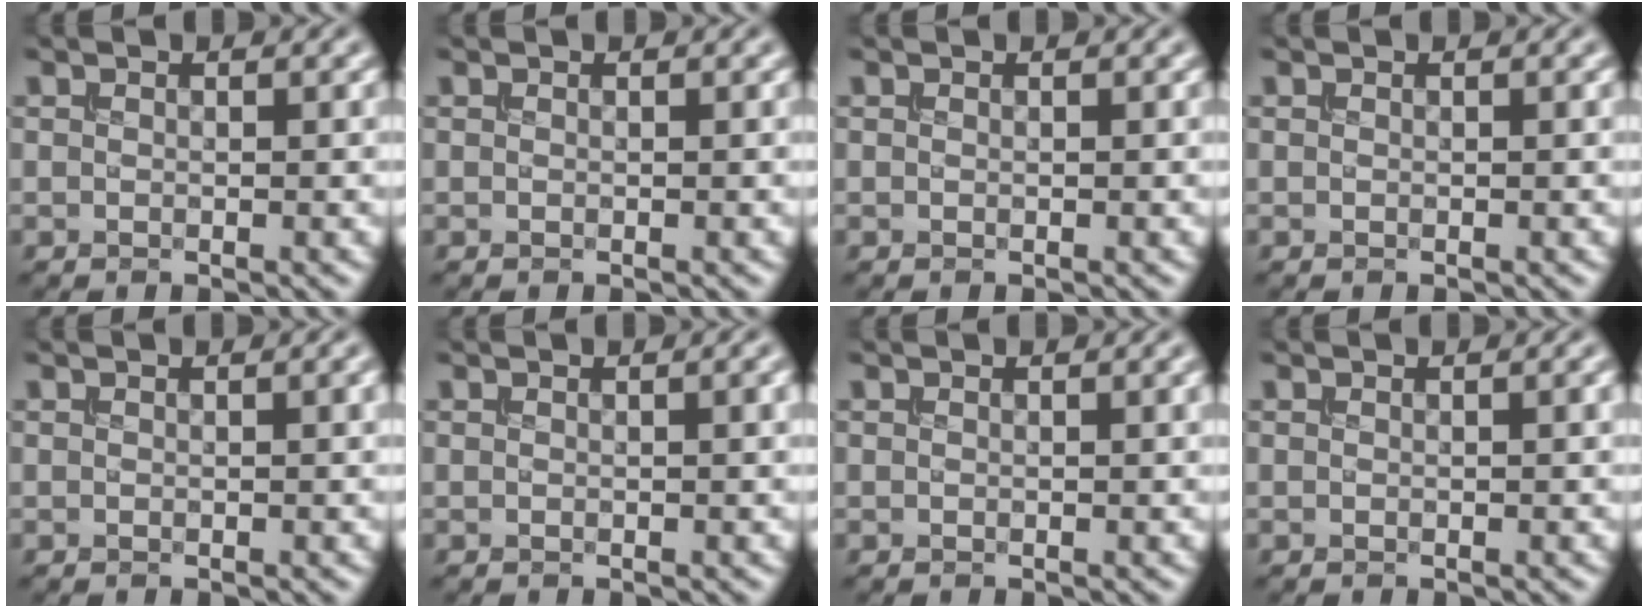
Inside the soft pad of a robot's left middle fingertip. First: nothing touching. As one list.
[{"total": 0.0}, {"total": 0.0}, {"total": 0.0}, {"total": 1.3, "force": [0.4, 0.4, 1.1], "torque": [-0.012, 0.006, 0.001]}, {"total": 1.6, "force": [0.4, 0.5, 1.4], "torque": [-0.013, 0.007, 0.001]}, {"total": 1.2, "force": [0.4, 0.4, 1.0], "torque": [-0.010, 0.006, 0.003]}, {"total": 1.1, "force": [0.3, 0.3, 1.0], "torque": [-0.010, 0.006, 0.001]}]